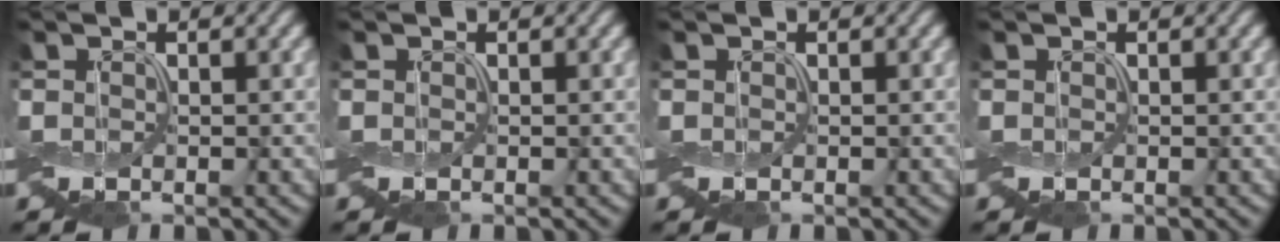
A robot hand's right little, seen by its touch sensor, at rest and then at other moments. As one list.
[{"total": 0.0}, {"total": 0.0}, {"total": 0.0}]